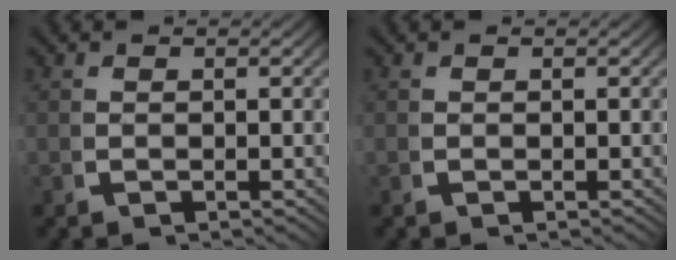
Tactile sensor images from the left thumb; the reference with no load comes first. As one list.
[{"total": 0.0}]